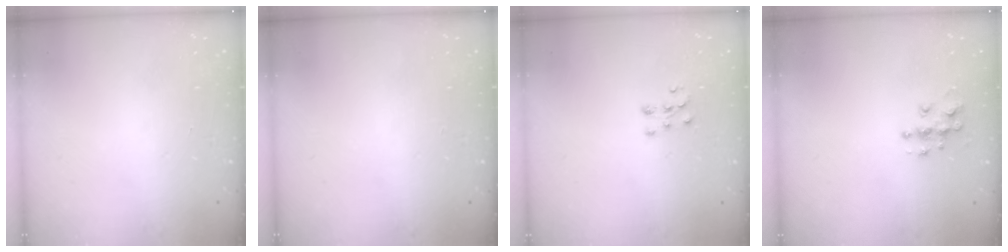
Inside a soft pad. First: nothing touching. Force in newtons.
{"total": 0.0}
{"total": 7.6, "press": 7.6, "slide": 0.5}
{"total": 7.0, "press": 6.9, "slide": 0.3}